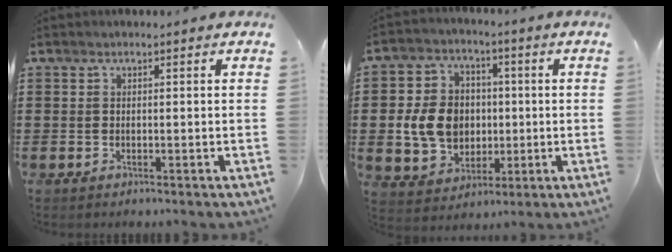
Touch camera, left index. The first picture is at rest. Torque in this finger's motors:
{"motor_torque": [1.56, 0.58, 0.47, 0.14]}